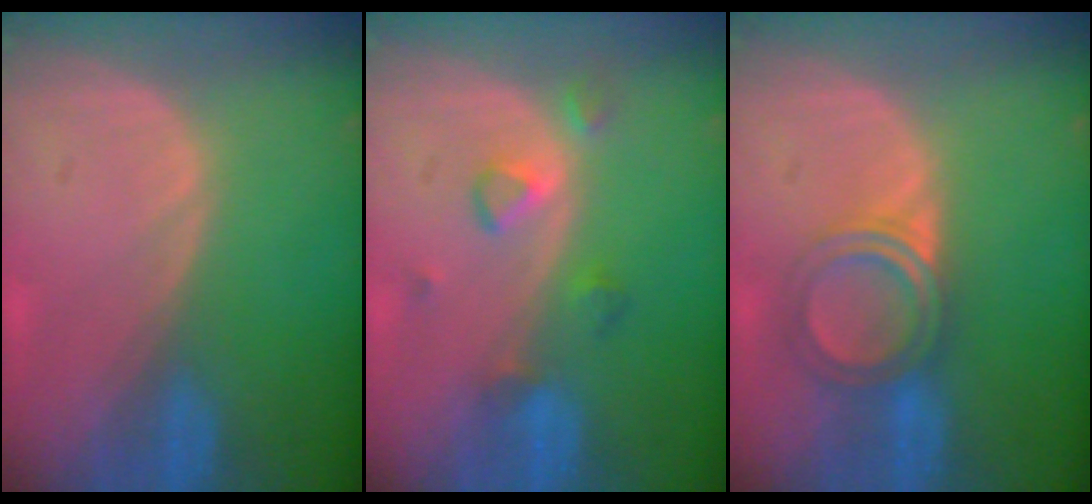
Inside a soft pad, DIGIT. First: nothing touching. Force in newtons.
{"total": 3.6, "press": 3.6, "slide": 0.4}
{"total": 5.0, "press": 4.9, "slide": 1.1}